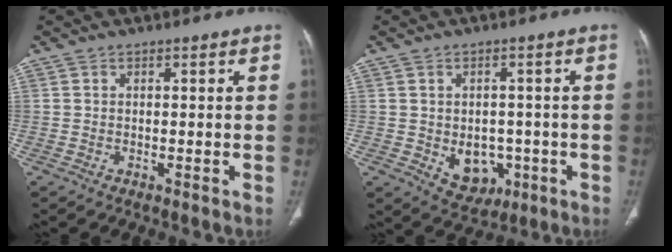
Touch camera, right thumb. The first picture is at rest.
{"total": 7.5, "force": [-1.8, 5.7, 4.5], "torque": [-0.032, 0.007, -0.008]}